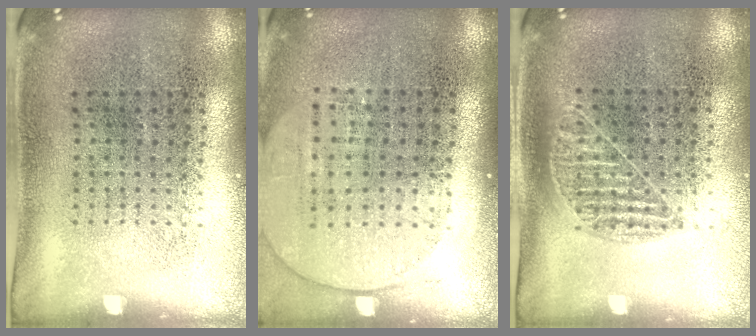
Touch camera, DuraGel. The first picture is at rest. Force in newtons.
{"total": 1.5, "press": 1.3, "slide": 0.7}
{"total": 1.0, "press": 0.8, "slide": 0.5}